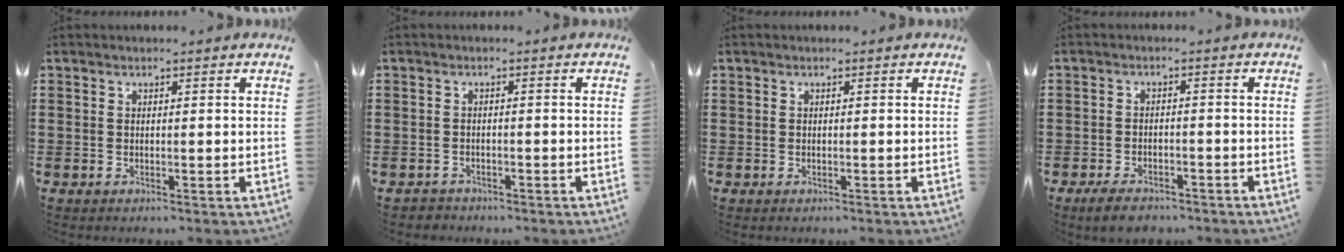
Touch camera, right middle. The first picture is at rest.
{"total": 1.2, "force": [-1.1, 0.4, -0.1], "torque": [-0.002, 0.003, -0.026]}
{"total": 0.0}
{"total": 3.2, "force": [-2.8, 1.2, 0.9], "torque": [-0.026, 0.006, -0.060]}